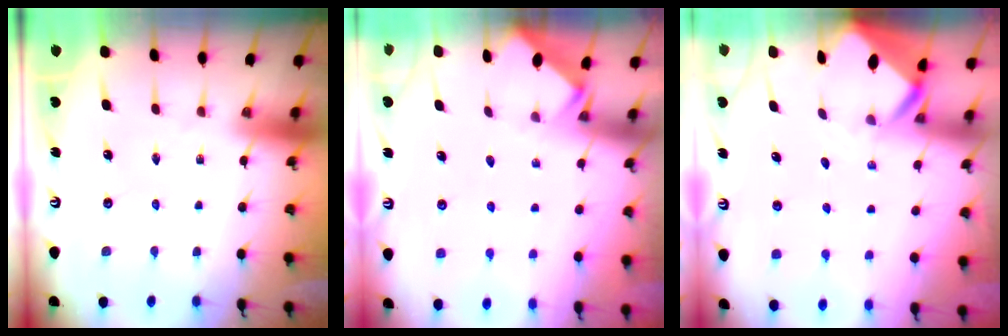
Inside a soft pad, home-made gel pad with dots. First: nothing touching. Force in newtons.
{"total": 2.5, "press": 2.4, "slide": 0.4}
{"total": 3.0, "press": 3.0, "slide": 0.1}